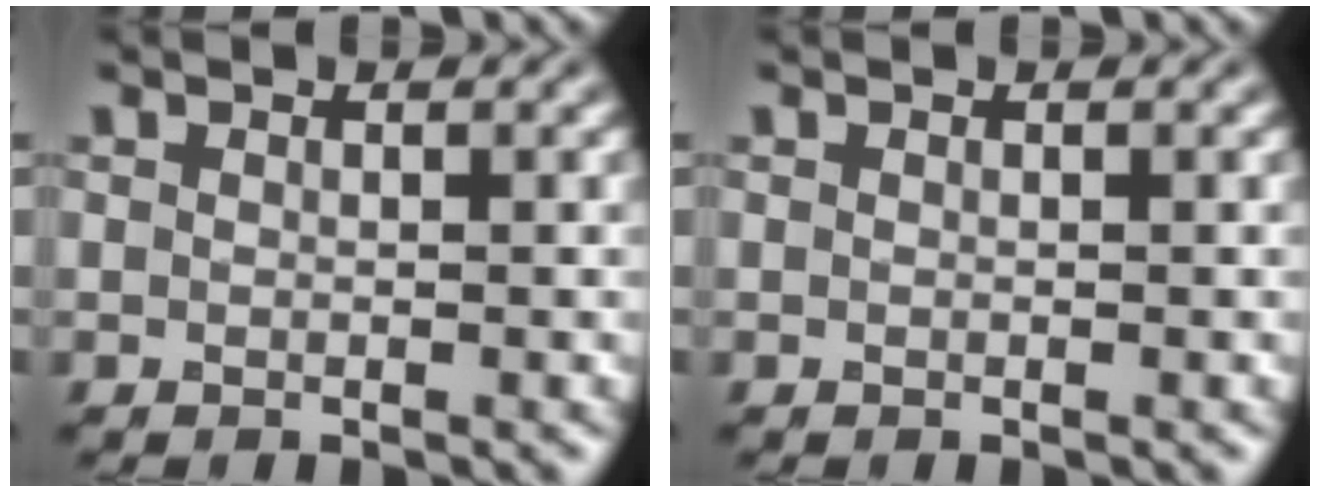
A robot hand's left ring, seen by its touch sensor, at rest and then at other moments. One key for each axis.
{"total": 0.0}